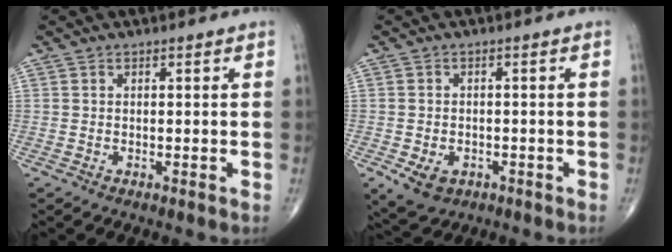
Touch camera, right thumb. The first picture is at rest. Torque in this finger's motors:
{"motor_torque": [0.53, 0.61, -0.23, -0.31, 0.06]}